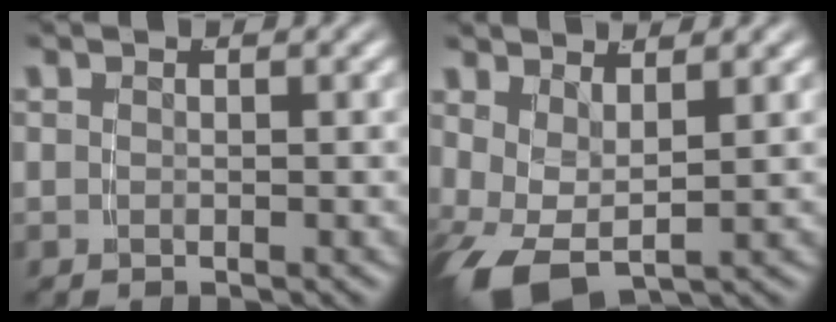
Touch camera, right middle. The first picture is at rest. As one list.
[{"total": 6.5, "force": [-1.8, 4.8, 4.0], "torque": [-0.121, -0.033, -0.020]}]